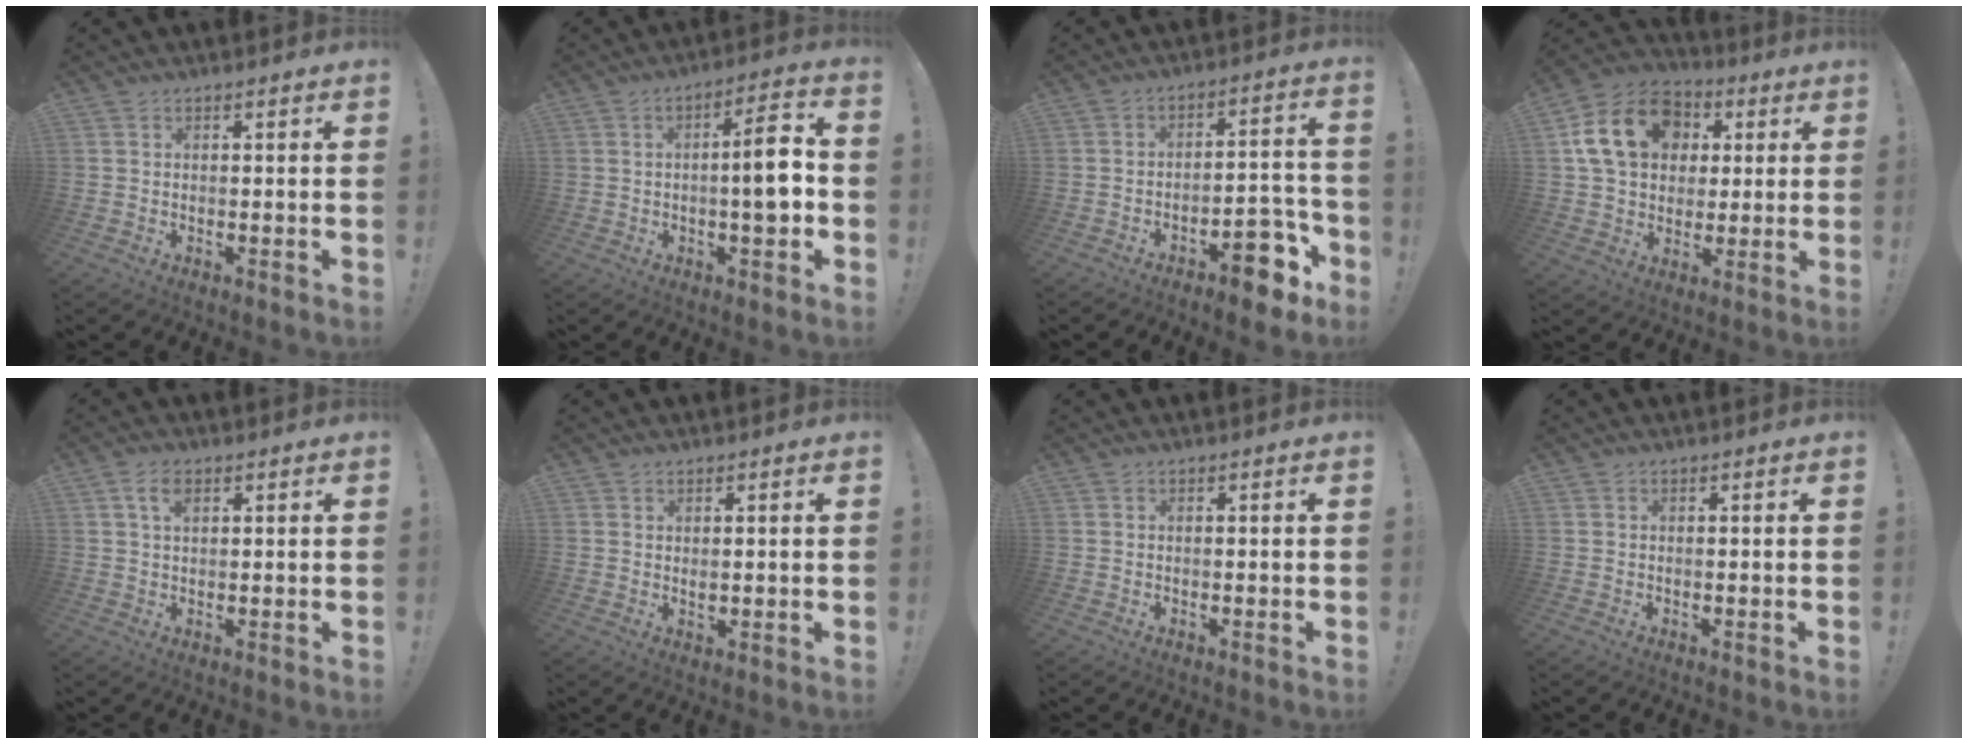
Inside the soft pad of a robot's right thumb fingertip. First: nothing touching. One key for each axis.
{"total": 9.2, "fx": -1.0, "fy": 3.1, "fz": 8.6, "tx": -0.113, "ty": 0.008, "tz": -0.021}
{"total": 11.8, "fx": -7.4, "fy": 4.9, "fz": 7.6, "tx": -0.067, "ty": 0.056, "tz": -0.122}
{"total": 18.9, "fx": 5.4, "fy": 14.3, "fz": 11.1, "tx": -0.179, "ty": -0.001, "tz": 0.102}
{"total": 4.1, "fx": 1.9, "fy": 2.2, "fz": 2.8, "tx": -0.051, "ty": -0.002, "tz": 0.034}
{"total": 1.4, "fx": 0.6, "fy": 1.0, "fz": 0.7, "tx": -0.002, "ty": -0.004, "tz": 0.008}
{"total": 0.0}
{"total": 0.0}